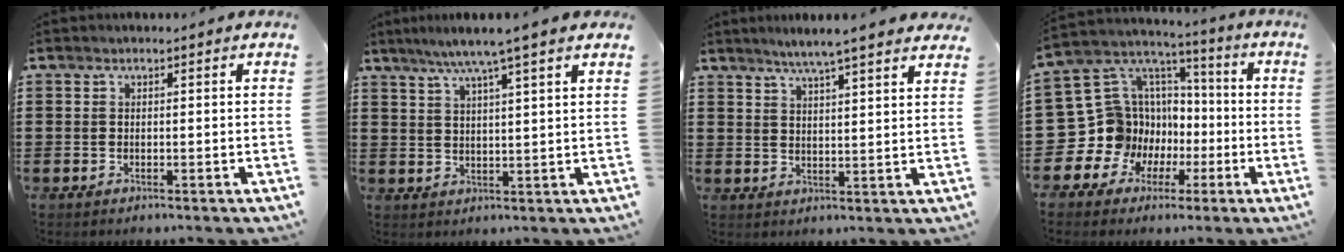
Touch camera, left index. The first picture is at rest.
{"total": 5.5, "force": [4.0, -0.7, 3.6], "torque": [-0.081, -0.009, 0.068]}
{"total": 4.6, "force": [4.0, -0.5, 2.3], "torque": [-0.057, -0.014, 0.069]}
{"total": 13.2, "force": [-3.4, 12.6, 2.2], "torque": [-0.106, -0.022, -0.033]}